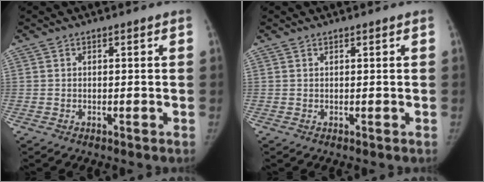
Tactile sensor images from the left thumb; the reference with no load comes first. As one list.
[{"total": 0.0}]